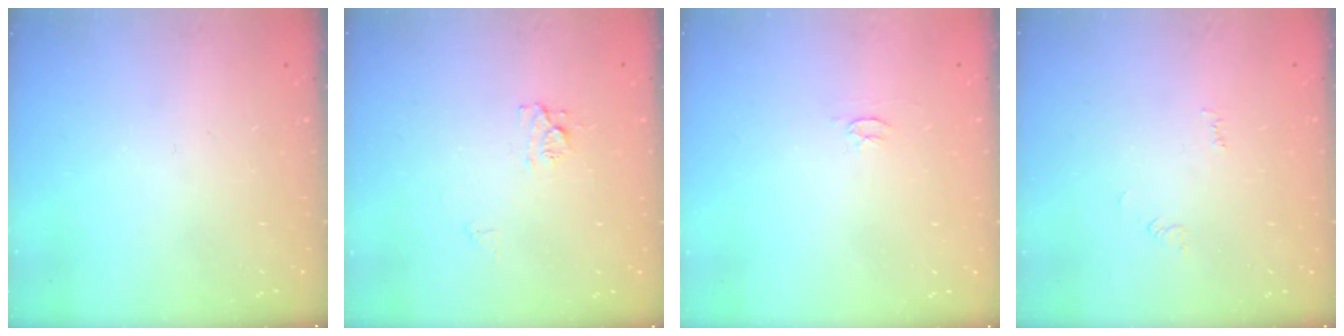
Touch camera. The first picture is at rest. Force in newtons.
{"total": 6.5, "press": 6.5, "slide": 0.5}
{"total": 2.6, "press": 2.6, "slide": 0.3}
{"total": 3.2, "press": 3.1, "slide": 0.6}